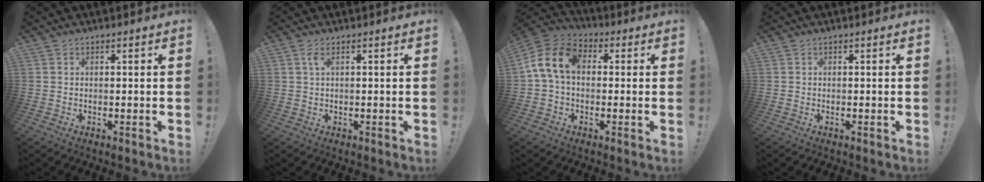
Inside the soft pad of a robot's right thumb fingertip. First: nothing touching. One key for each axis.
{"total": 2.0, "fx": 0.6, "fy": 0.3, "fz": 1.9, "tx": -0.044, "ty": 0.005, "tz": 0.010}
{"total": 12.8, "fx": 1.8, "fy": 8.4, "fz": 9.4, "tx": -0.179, "ty": 0.021, "tz": 0.037}
{"total": 0.0}